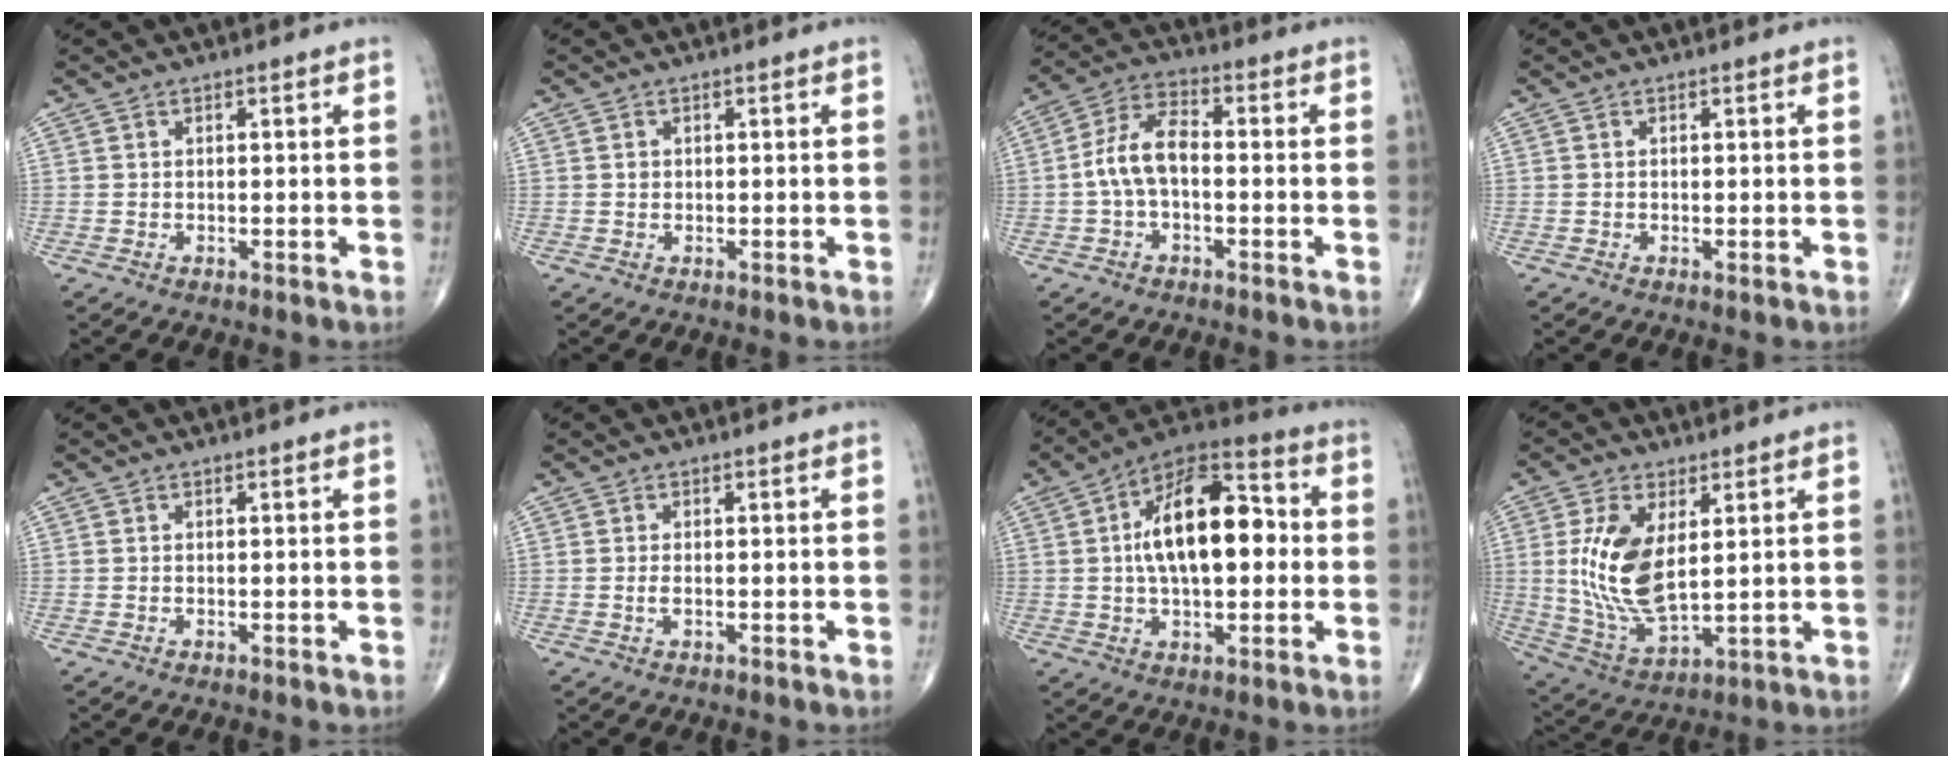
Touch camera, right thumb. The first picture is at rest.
{"total": 0.6, "force": [0.1, 0.6, 0.3], "torque": [-0.001, 0.001, 0.001]}
{"total": 8.3, "force": [-1.0, 4.4, 6.9], "torque": [-0.134, 0.032, -0.028]}
{"total": 0.0}
{"total": 0.0}
{"total": 1.2, "force": [-0.2, 0.4, 1.1], "torque": [-0.022, -0.004, -0.004]}
{"total": 18.4, "force": [1.4, 9.3, 15.8], "torque": [-0.241, 0.029, 0.015]}
{"total": 14.1, "force": [2.7, 6.9, 11.9], "torque": [-0.239, -0.019, 0.065]}